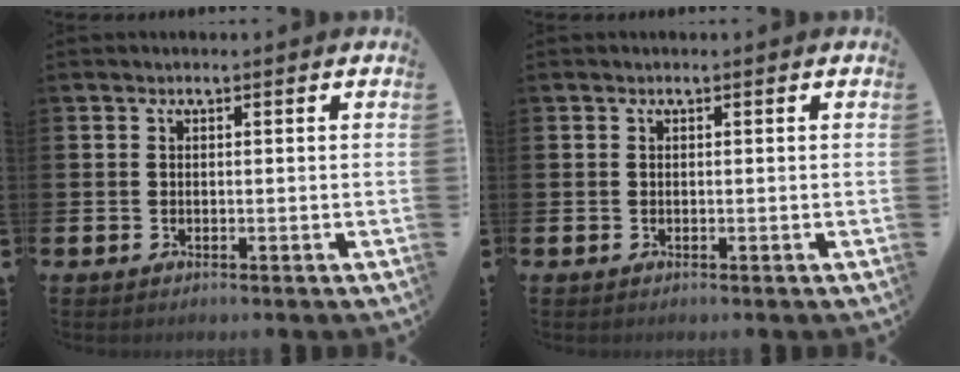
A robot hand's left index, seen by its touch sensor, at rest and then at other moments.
{"total": 0.0}